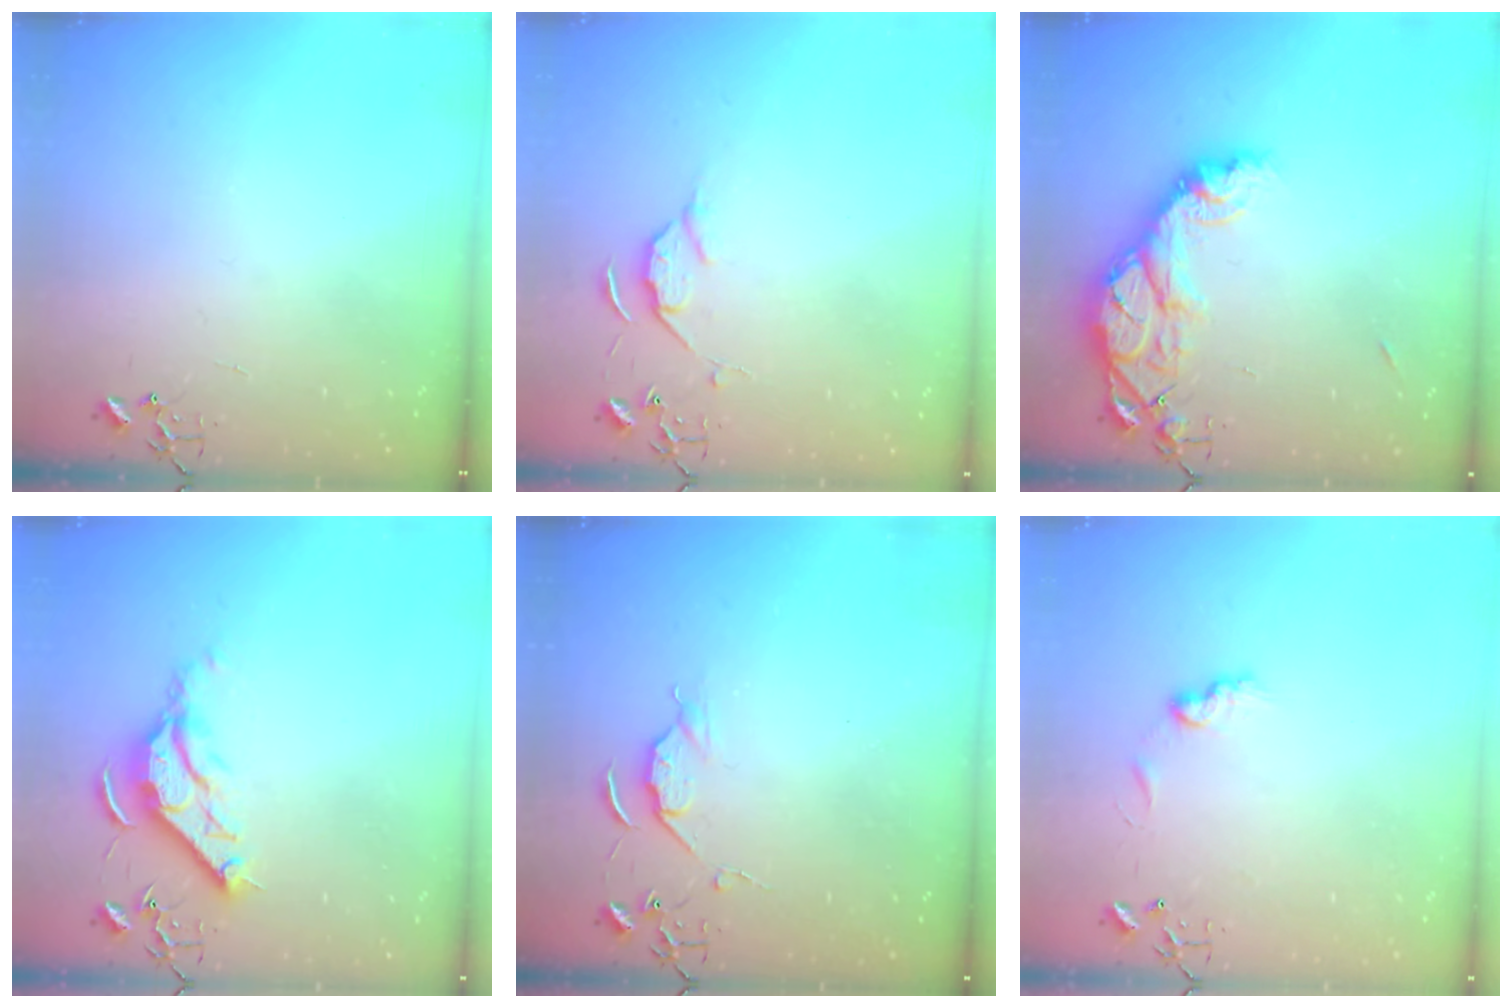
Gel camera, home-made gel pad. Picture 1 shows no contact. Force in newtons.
{"total": 5.7, "press": 5.7, "slide": 0.8}
{"total": 15.7, "press": 15.7, "slide": 1.4}
{"total": 11.7, "press": 11.6, "slide": 1.3}
{"total": 5.2, "press": 5.2, "slide": 0.7}
{"total": 7.6, "press": 7.6, "slide": 0.7}